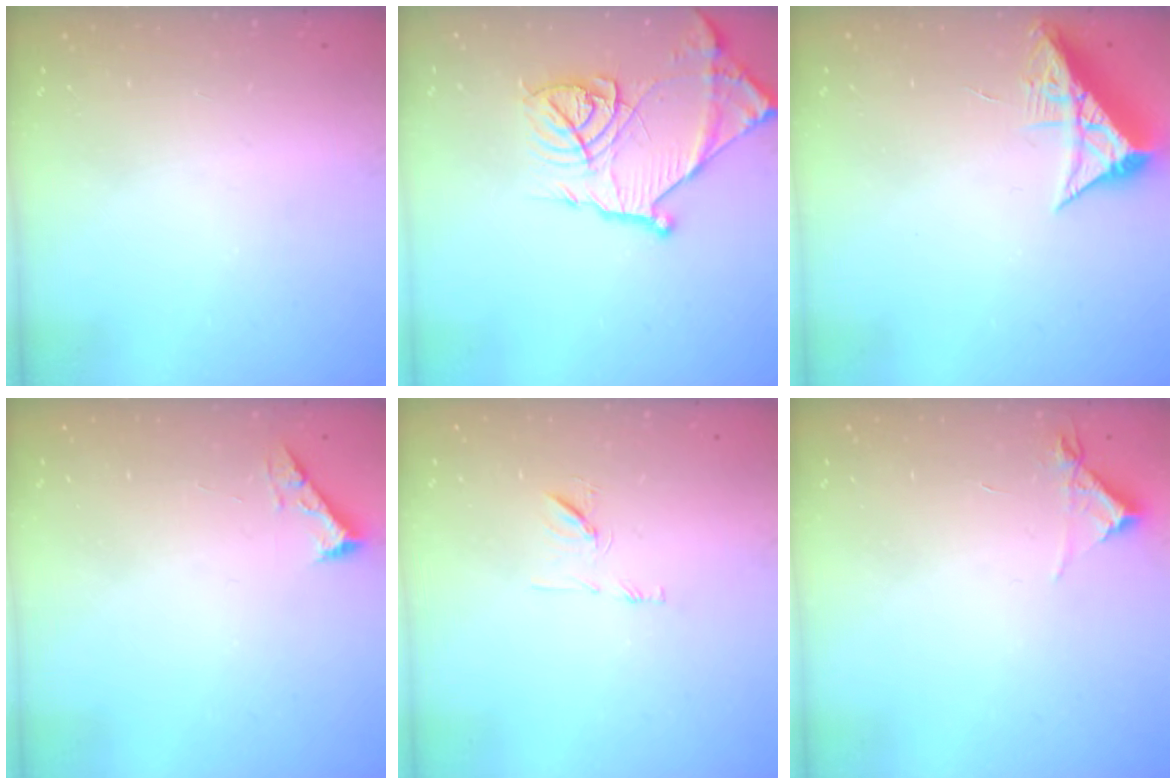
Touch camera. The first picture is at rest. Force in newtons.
{"total": 18.2, "press": 18.2, "slide": 1.4}
{"total": 7.7, "press": 7.7, "slide": 0.4}
{"total": 2.5, "press": 2.5, "slide": 0.3}
{"total": 7.5, "press": 7.4, "slide": 0.6}
{"total": 5.0, "press": 4.9, "slide": 0.7}